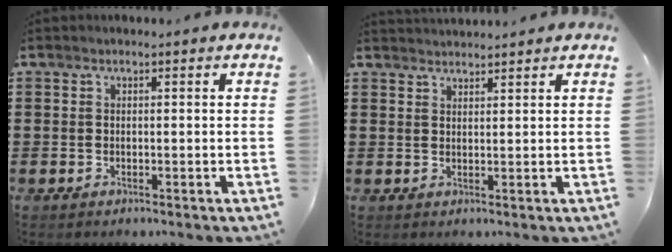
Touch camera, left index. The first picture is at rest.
{"total": 1.9, "force": [1.9, -0.1, -0.2], "torque": [-0.002, -0.002, 0.038]}